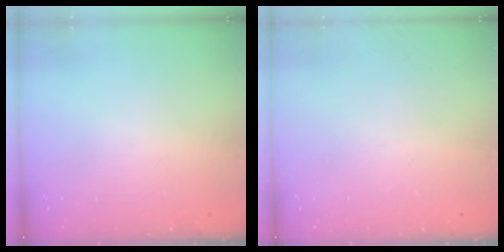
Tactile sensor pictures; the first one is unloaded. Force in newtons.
{"total": 0.0}